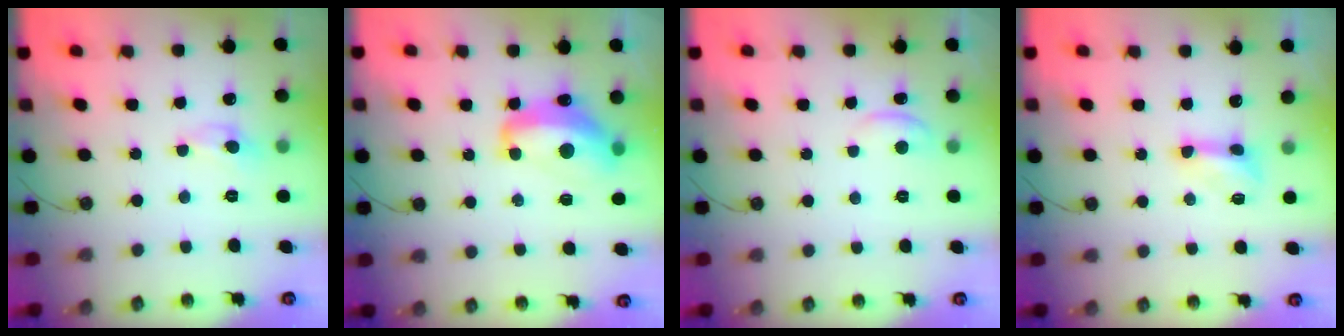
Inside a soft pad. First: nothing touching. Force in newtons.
{"total": 9.2, "press": 9.2, "slide": 0.9}
{"total": 0.5, "press": 0.4, "slide": 0.3}
{"total": 3.1, "press": 3.1, "slide": 0.4}